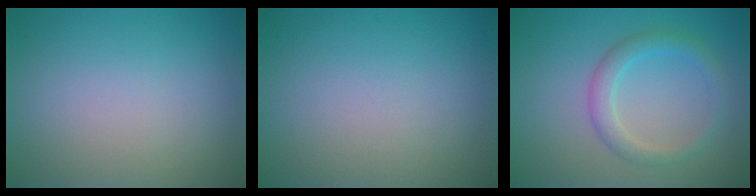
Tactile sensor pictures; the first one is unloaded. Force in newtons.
{"total": 0.0}
{"total": 2.7, "press": 2.7, "slide": 0.1}